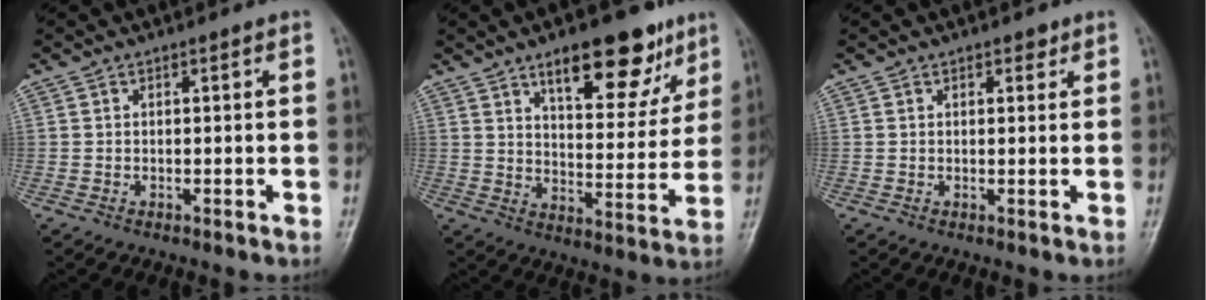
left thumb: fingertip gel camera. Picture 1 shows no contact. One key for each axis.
{"total": 16.7, "fx": 10.1, "fy": 6.9, "fz": 11.3, "tx": -0.109, "ty": -0.049, "tz": 0.151}
{"total": 2.1, "fx": 1.3, "fy": 1.1, "fz": 1.2, "tx": -0.005, "ty": -0.004, "tz": 0.015}